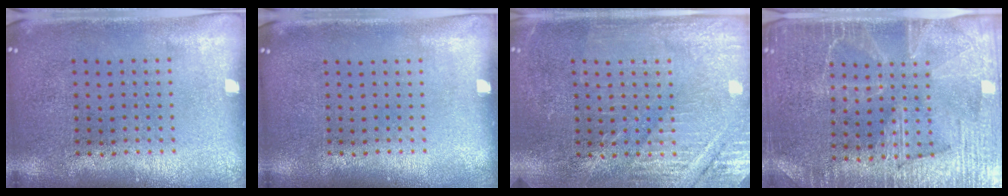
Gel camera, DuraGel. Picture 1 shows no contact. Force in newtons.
{"total": 0.0}
{"total": 2.9, "press": 2.9, "slide": 0.2}
{"total": 4.0, "press": 3.6, "slide": 1.6}